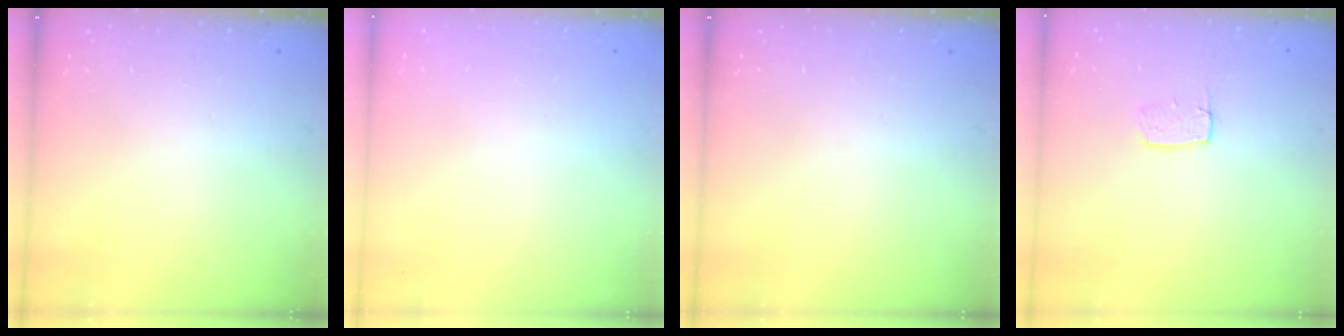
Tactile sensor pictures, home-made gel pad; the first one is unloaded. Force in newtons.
{"total": 0.0}
{"total": 0.0}
{"total": 6.0, "press": 6.0, "slide": 0.3}